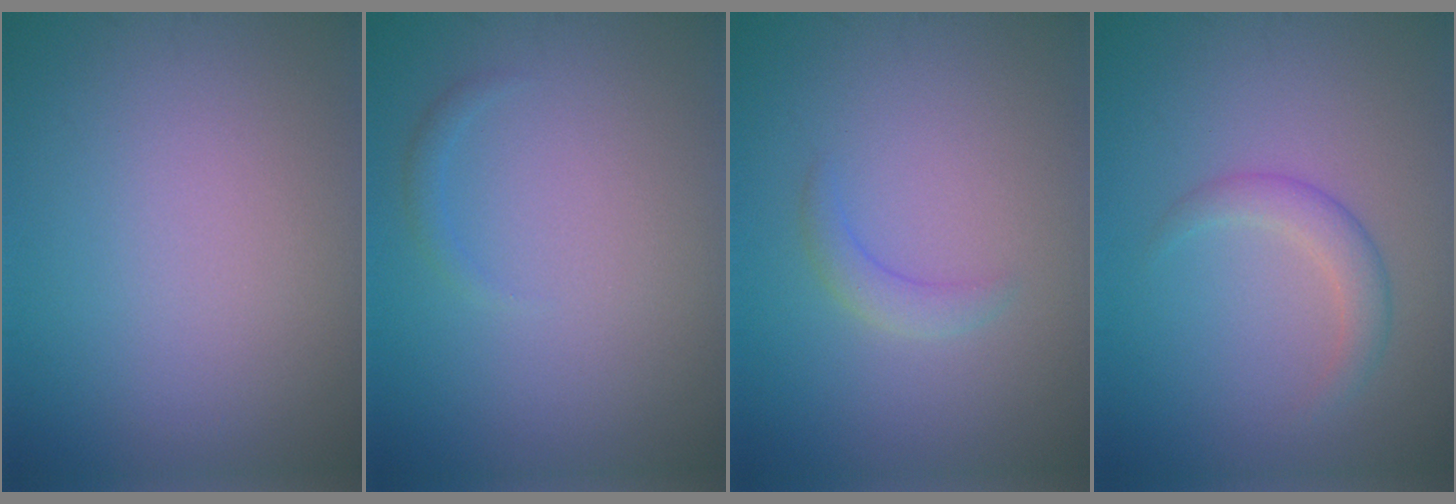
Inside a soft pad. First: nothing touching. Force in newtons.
{"total": 0.8, "press": 0.8, "slide": 0.1}
{"total": 1.6, "press": 1.6, "slide": 0.2}
{"total": 2.0, "press": 2.0, "slide": 0.1}